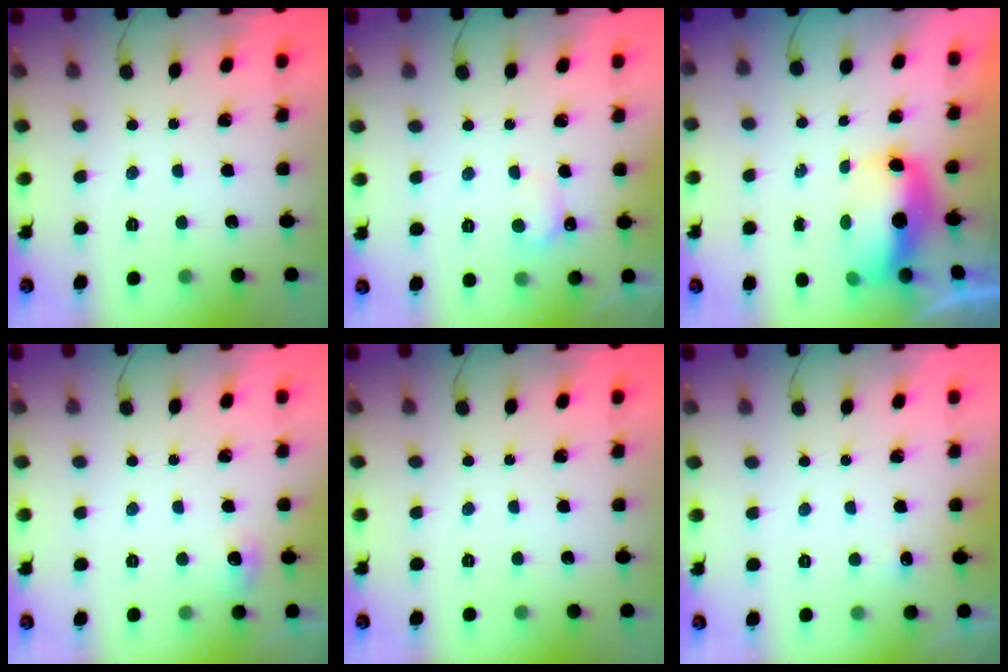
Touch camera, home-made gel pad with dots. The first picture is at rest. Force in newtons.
{"total": 4.6, "press": 4.4, "slide": 1.3}
{"total": 8.8, "press": 8.6, "slide": 1.9}
{"total": 6.3, "press": 4.2, "slide": 4.7}
{"total": 0.0}
{"total": 2.4, "press": 2.2, "slide": 1.1}